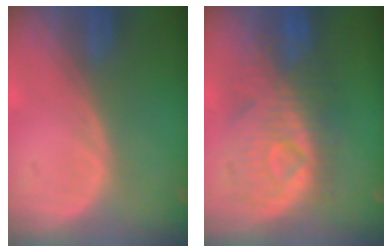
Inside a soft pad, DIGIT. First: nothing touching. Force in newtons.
{"total": 9.4, "press": 9.0, "slide": 2.4}